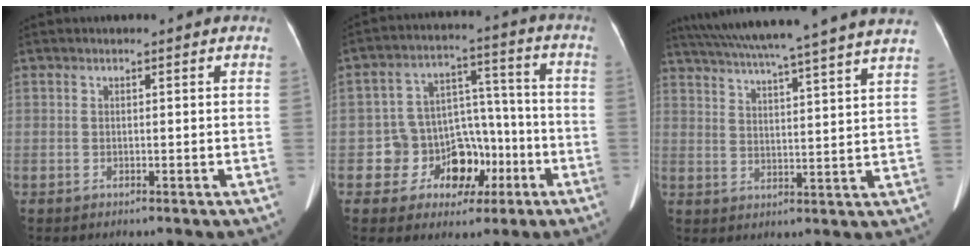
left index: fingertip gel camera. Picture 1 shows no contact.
{"total": 9.9, "force": [-4.0, 8.2, 3.6], "torque": [-0.040, 0.040, -0.049]}
{"total": 25.6, "force": [22.6, -0.9, 11.9], "torque": [-0.201, -0.008, 0.299]}